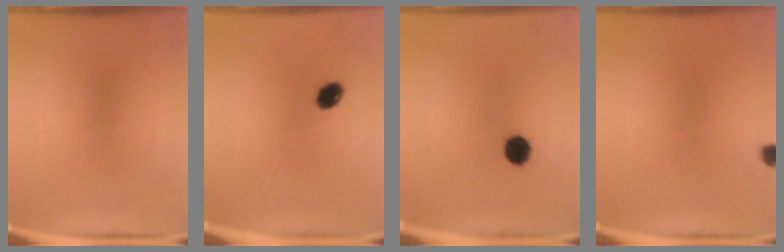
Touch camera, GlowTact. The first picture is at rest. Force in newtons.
{"total": 4.0}
{"total": 4.7}
{"total": 1.4}